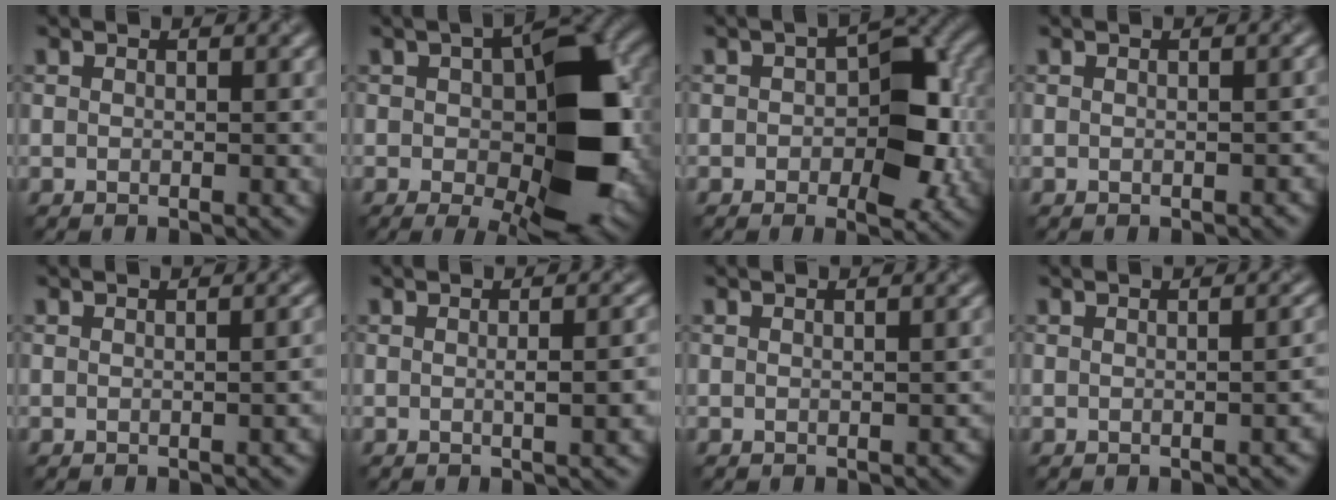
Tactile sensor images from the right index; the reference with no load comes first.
{"total": 12.3, "force": [-1.1, 5.9, 10.8], "torque": [-0.147, -0.005, -0.011]}
{"total": 7.0, "force": [-0.9, 3.9, 5.8], "torque": [-0.065, 0.003, -0.020]}
{"total": 0.9, "force": [-0.4, 0.5, 0.6], "torque": [-0.008, -0.005, -0.001]}
{"total": 1.9, "force": [-0.3, 0.9, 1.7], "torque": [-0.009, 0.003, 0.002]}
{"total": 3.7, "force": [-0.3, 1.3, 3.5], "torque": [-0.030, 0.005, 0.000]}
{"total": 0.6, "force": [-0.3, 0.4, 0.3], "torque": [-0.006, -0.004, 0.000]}
{"total": 2.3, "force": [-0.5, 1.1, 2.0], "torque": [-0.013, 0.001, -0.001]}